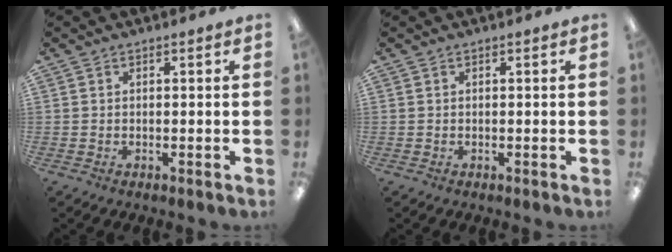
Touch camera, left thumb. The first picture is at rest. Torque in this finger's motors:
{"motor_torque": [-0.02, 0.03, -0.07, 0.07, 0.00]}